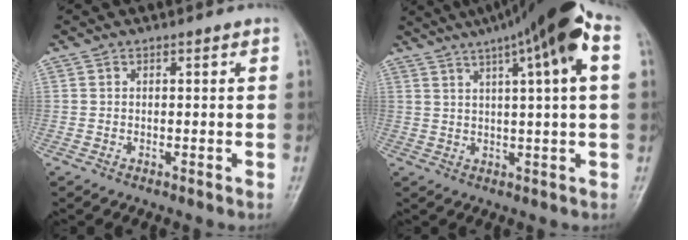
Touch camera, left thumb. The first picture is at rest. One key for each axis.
{"total": 16.2, "fx": 7.1, "fy": 2.2, "fz": 14.4, "tx": -0.227, "ty": 0.028, "tz": 0.103}